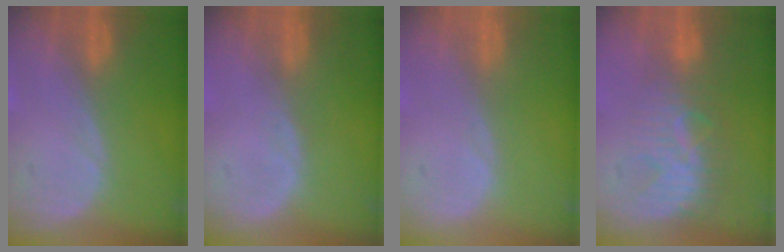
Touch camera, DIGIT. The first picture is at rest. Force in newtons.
{"total": 0.7, "press": 0.6, "slide": 0.2}
{"total": 0.0}
{"total": 7.8, "press": 7.2, "slide": 2.8}